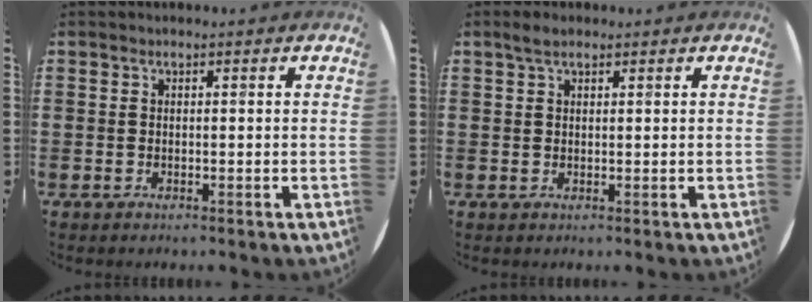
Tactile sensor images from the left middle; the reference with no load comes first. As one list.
[{"total": 1.8, "force": [1.3, 0.6, 1.1], "torque": [-0.014, 0.002, 0.021]}]